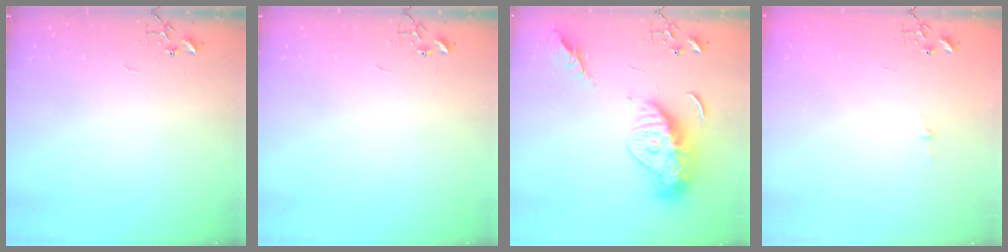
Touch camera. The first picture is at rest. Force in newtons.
{"total": 0.0}
{"total": 16.9, "press": 16.8, "slide": 1.6}
{"total": 2.6, "press": 2.5, "slide": 0.4}